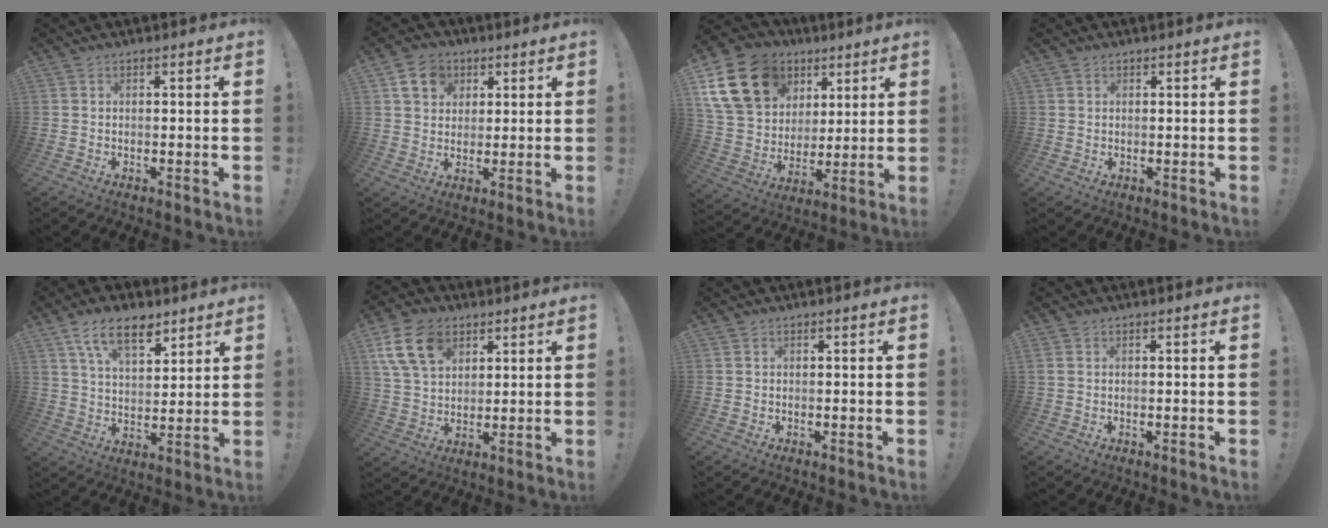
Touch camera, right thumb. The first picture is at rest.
{"total": 8.6, "force": [3.9, 6.9, 3.2], "torque": [-0.046, -0.011, 0.078]}
{"total": 20.6, "force": [9.2, 15.9, 9.5], "torque": [-0.169, -0.031, 0.198]}
{"total": 1.8, "force": [0.9, 1.6, -0.1], "torque": [0.007, -0.008, 0.014]}
{"total": 12.2, "force": [7.8, 5.6, 7.5], "torque": [-0.127, -0.030, 0.143]}
{"total": 13.5, "force": [6.7, 9.2, 7.2], "torque": [-0.135, -0.019, 0.132]}
{"total": 0.0}
{"total": 0.8, "force": [0.3, 0.5, 0.5], "torque": [-0.013, 0.003, 0.006]}